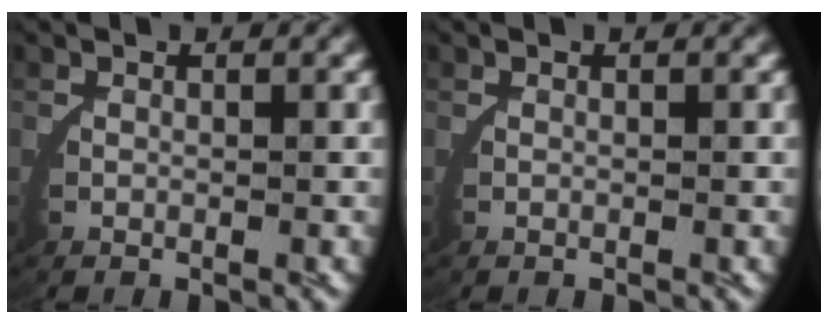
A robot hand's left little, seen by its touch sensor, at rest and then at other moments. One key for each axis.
{"total": 0.0}